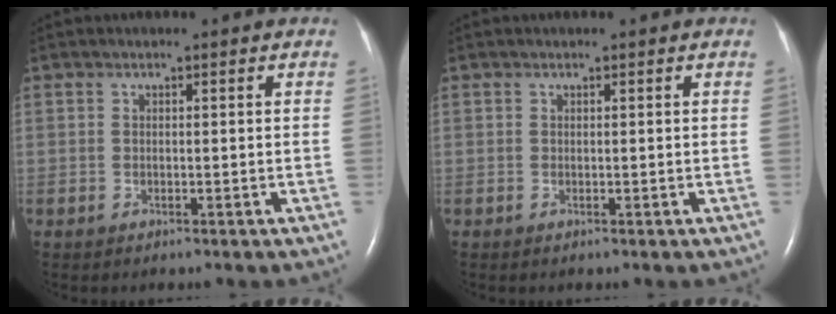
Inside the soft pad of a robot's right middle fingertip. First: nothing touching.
{"total": 0.0}